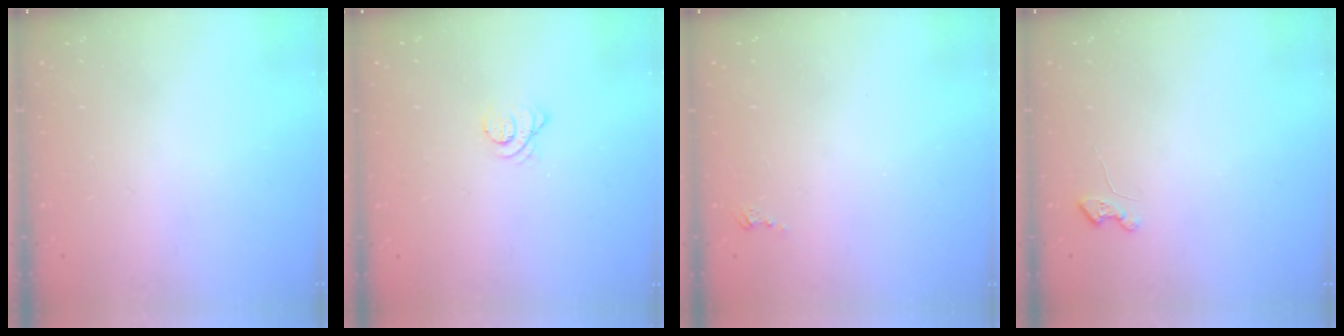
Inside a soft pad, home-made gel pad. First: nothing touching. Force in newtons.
{"total": 3.3, "press": 3.2, "slide": 0.5}
{"total": 2.4, "press": 2.4, "slide": 0.4}
{"total": 2.7, "press": 2.7, "slide": 0.4}